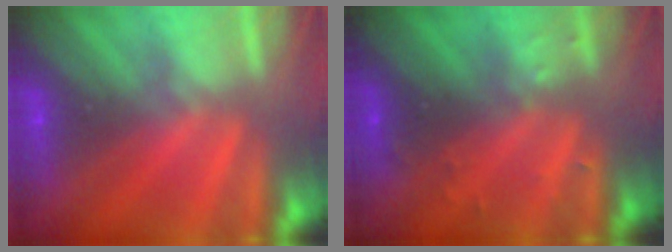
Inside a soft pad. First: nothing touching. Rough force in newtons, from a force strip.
{"total": 2.9}